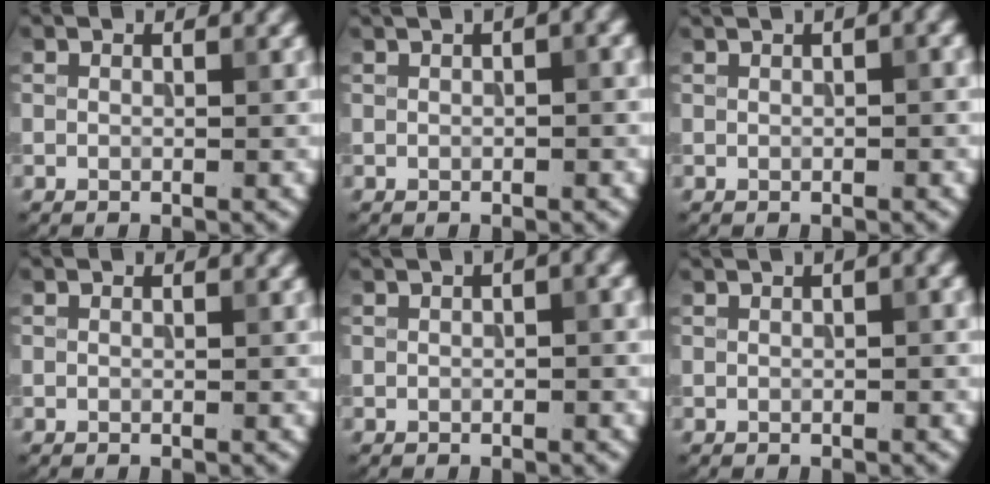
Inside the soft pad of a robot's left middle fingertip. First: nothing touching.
{"total": 3.9, "force": [1.9, 1.2, 3.2], "torque": [-0.039, 0.015, 0.019]}
{"total": 3.6, "force": [1.8, 1.2, 2.8], "torque": [-0.035, 0.014, 0.018]}
{"total": 0.0}
{"total": 3.0, "force": [1.2, 0.8, 2.6], "torque": [-0.032, 0.007, 0.011]}
{"total": 3.1, "force": [1.5, 0.9, 2.5], "torque": [-0.031, 0.011, 0.016]}